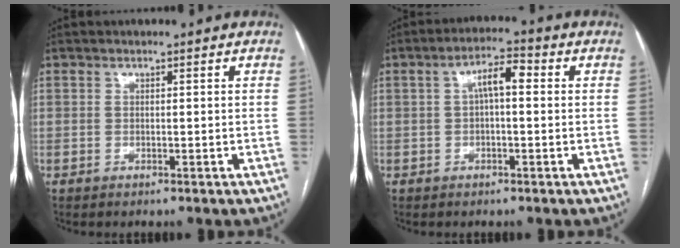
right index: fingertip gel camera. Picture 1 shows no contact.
{"total": 4.8, "force": [0.7, 1.4, 4.6], "torque": [-0.082, 0.022, 0.010]}